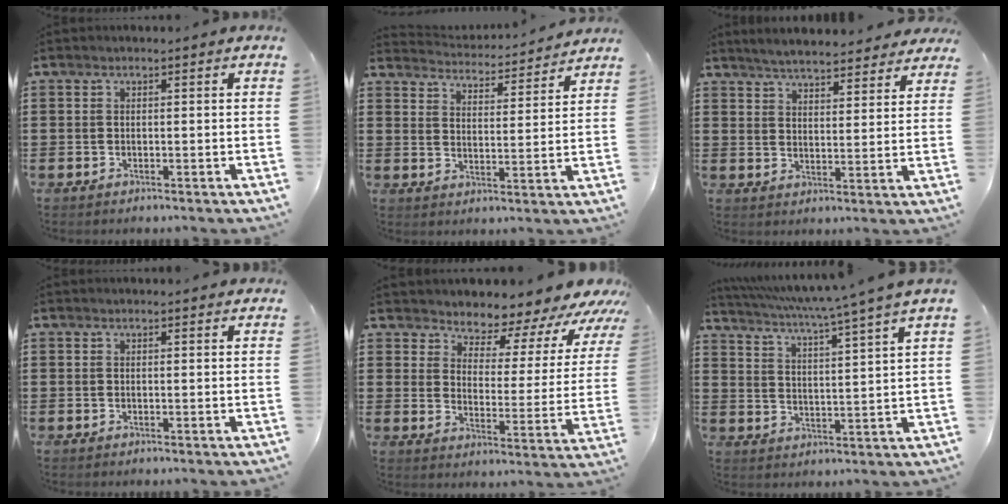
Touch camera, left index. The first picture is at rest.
{"total": 3.7, "force": [3.7, -0.3, 0.1], "torque": [-0.024, -0.034, 0.057]}
{"total": 4.6, "force": [4.5, 0.1, 0.8], "torque": [-0.036, -0.022, 0.079]}
{"total": 0.5, "force": [0.4, 0.0, 0.4], "torque": [-0.008, 0.000, 0.007]}
{"total": 4.5, "force": [4.3, 1.4, 0.2], "torque": [-0.028, -0.048, 0.067]}
{"total": 4.8, "force": [3.8, -1.8, 2.3], "torque": [-0.062, -0.042, 0.056]}